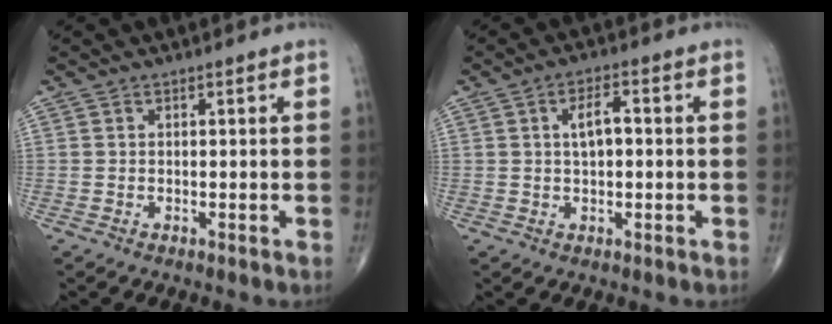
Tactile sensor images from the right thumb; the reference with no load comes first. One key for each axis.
{"total": 4.7, "fx": 0.6, "fy": 2.1, "fz": 4.1, "tx": -0.070, "ty": 0.007, "tz": 0.007}